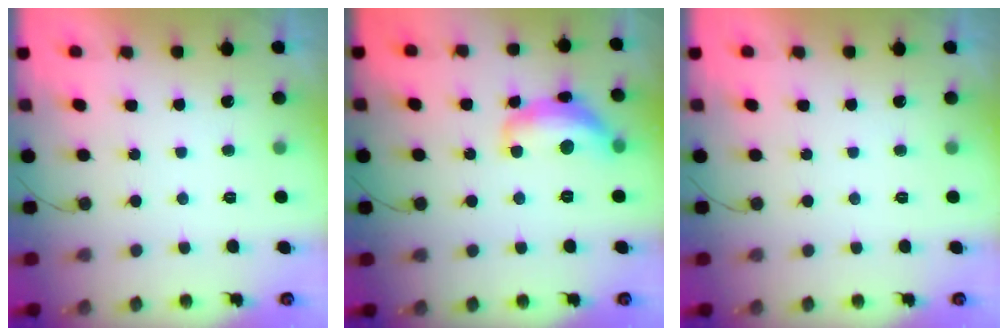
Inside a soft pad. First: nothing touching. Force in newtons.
{"total": 14.2, "press": 14.2, "slide": 1.0}
{"total": 0.0}